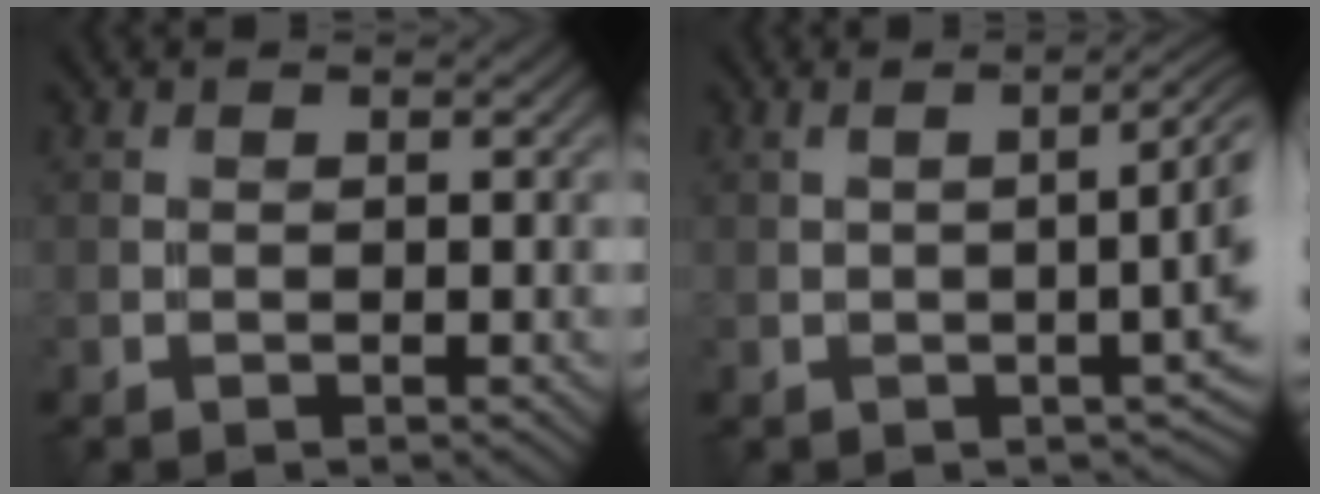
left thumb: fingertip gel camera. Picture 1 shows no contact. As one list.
[{"total": 6.1, "force": [0.1, 1.4, 6.0], "torque": [-0.071, 0.005, 0.013]}]